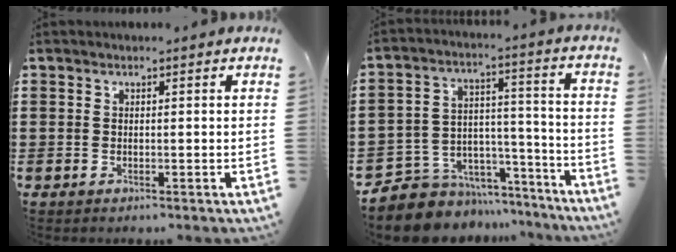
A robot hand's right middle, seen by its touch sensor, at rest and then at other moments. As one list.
[{"total": 6.9, "force": [-5.7, 3.9, 0.0], "torque": [-0.018, 0.010, -0.108]}]